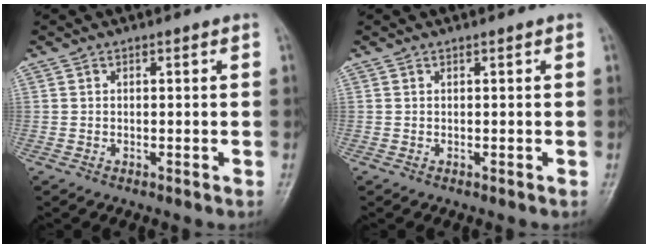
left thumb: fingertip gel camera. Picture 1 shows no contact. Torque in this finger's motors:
{"motor_torque": [0.01, 0.00, -0.11, -0.12, 0.00]}